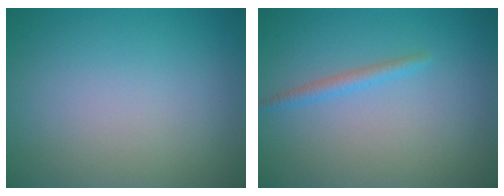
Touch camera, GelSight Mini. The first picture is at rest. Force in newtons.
{"total": 1.3, "press": 1.3, "slide": 0.0}